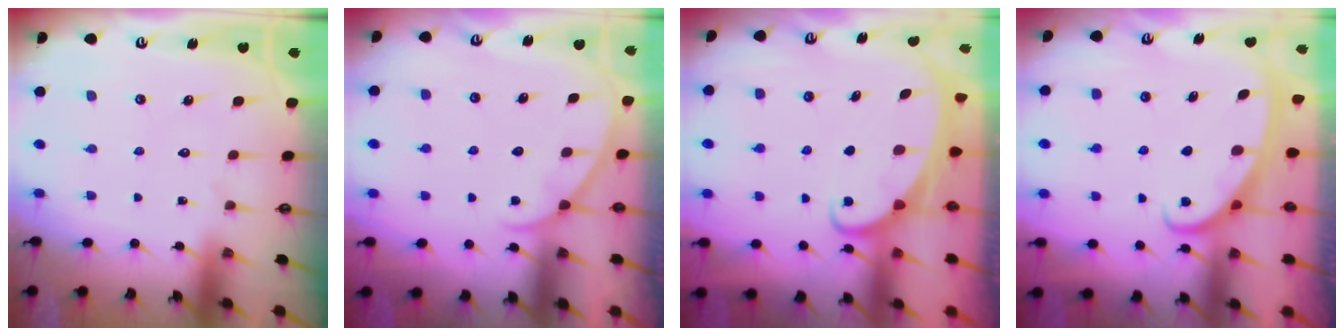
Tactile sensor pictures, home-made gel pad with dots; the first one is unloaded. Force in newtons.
{"total": 2.8, "press": 2.8, "slide": 0.4}
{"total": 2.2, "press": 2.2, "slide": 0.3}
{"total": 2.7, "press": 2.7, "slide": 0.3}